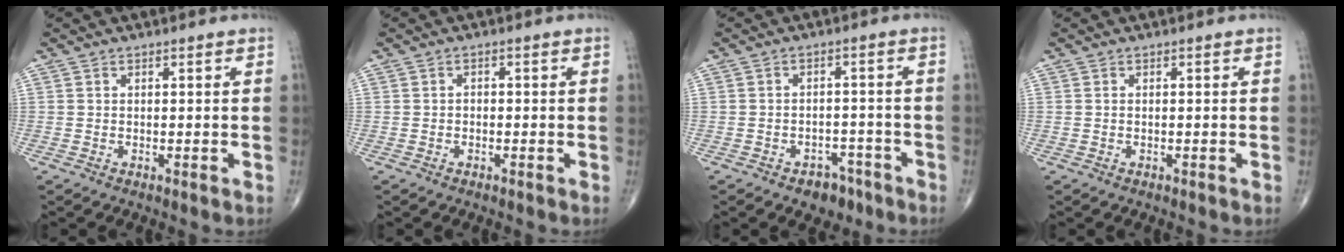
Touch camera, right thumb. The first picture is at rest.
{"total": 0.7, "force": [-0.3, 0.5, 0.3], "torque": [0.001, 0.002, -0.007]}
{"total": 4.8, "force": [-3.1, 3.2, 1.8], "torque": [-0.006, 0.025, -0.039]}
{"total": 0.0}